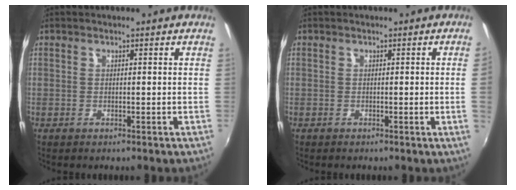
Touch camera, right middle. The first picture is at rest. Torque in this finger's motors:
{"motor_torque": [0.28, -0.23, -0.34, -0.21]}